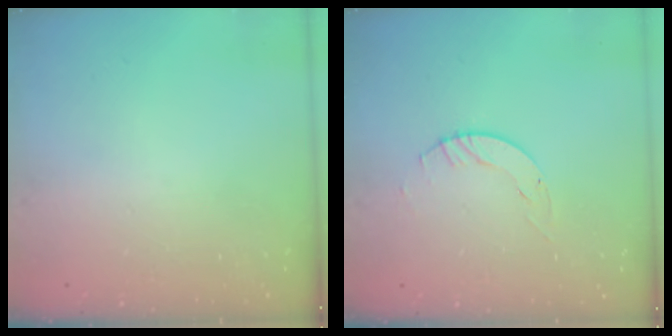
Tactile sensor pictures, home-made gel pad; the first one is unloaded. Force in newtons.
{"total": 2.9, "press": 2.9, "slide": 0.4}